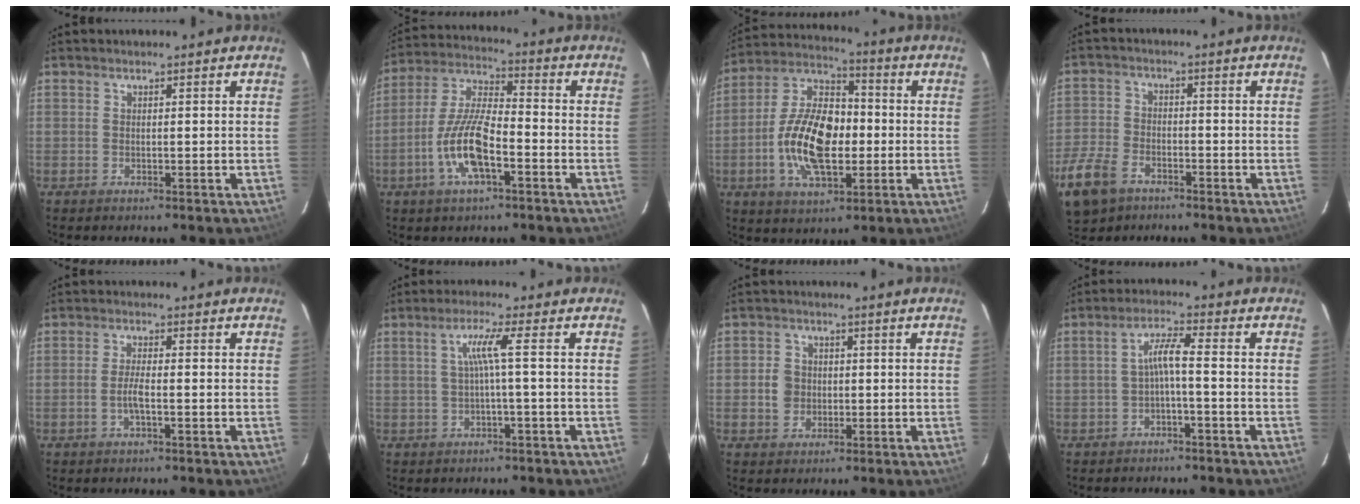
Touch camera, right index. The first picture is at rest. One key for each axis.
{"total": 12.3, "fx": -4.9, "fy": 3.9, "fz": 10.6, "tx": -0.225, "ty": 0.000, "tz": -0.095}
{"total": 17.0, "fx": -2.9, "fy": 8.9, "fz": 14.1, "tx": -0.277, "ty": 0.008, "tz": -0.054}
{"total": 11.1, "fx": -6.8, "fy": 6.7, "fz": 5.6, "tx": -0.151, "ty": -0.008, "tz": -0.135}
{"total": 3.1, "fx": -1.1, "fy": 0.5, "fz": 2.8, "tx": -0.058, "ty": 0.000, "tz": -0.021}
{"total": 3.9, "fx": -0.3, "fy": -1.1, "fz": 3.8, "tx": -0.074, "ty": 0.000, "tz": -0.003}
{"total": 3.9, "fx": -0.4, "fy": 3.7, "fz": 1.2, "tx": -0.020, "ty": 0.013, "tz": -0.003}
{"total": 3.9, "fx": -1.5, "fy": -0.1, "fz": 3.6, "tx": -0.076, "ty": 0.010, "tz": -0.028}